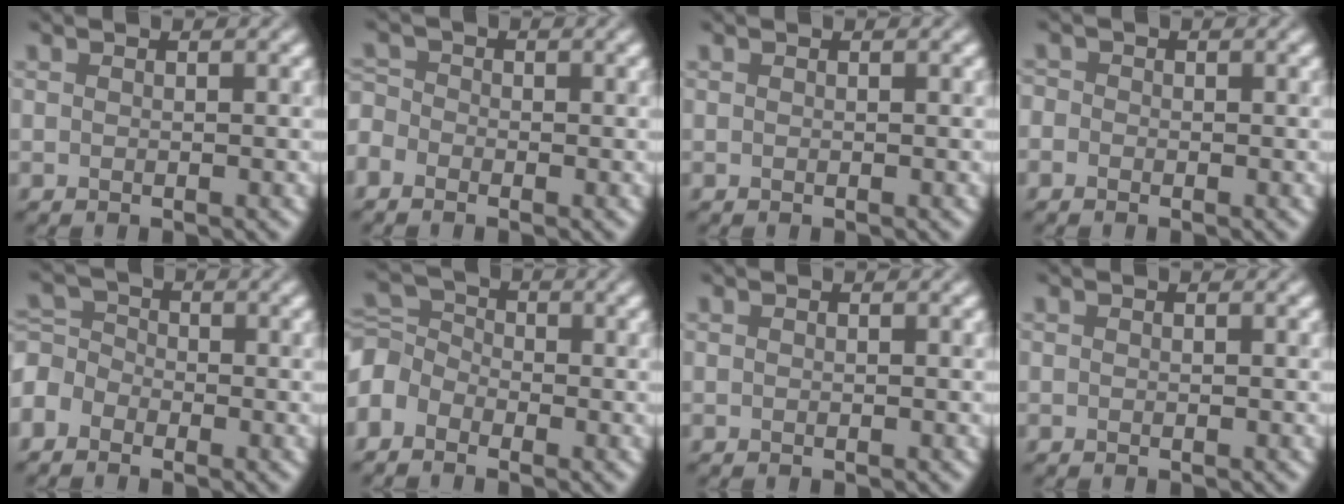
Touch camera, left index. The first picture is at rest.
{"total": 1.7, "force": [-1.3, 1.0, 0.5], "torque": [-0.013, 0.007, -0.030]}
{"total": 0.0}
{"total": 0.9, "force": [-0.3, 0.8, 0.1], "torque": [0.005, 0.003, -0.016]}
{"total": 2.7, "force": [-1.6, 2.0, 0.8], "torque": [-0.019, 0.008, -0.041]}
{"total": 3.3, "force": [-1.9, 2.4, 1.2], "torque": [-0.031, 0.011, -0.056]}
{"total": 0.0}
{"total": 0.0}